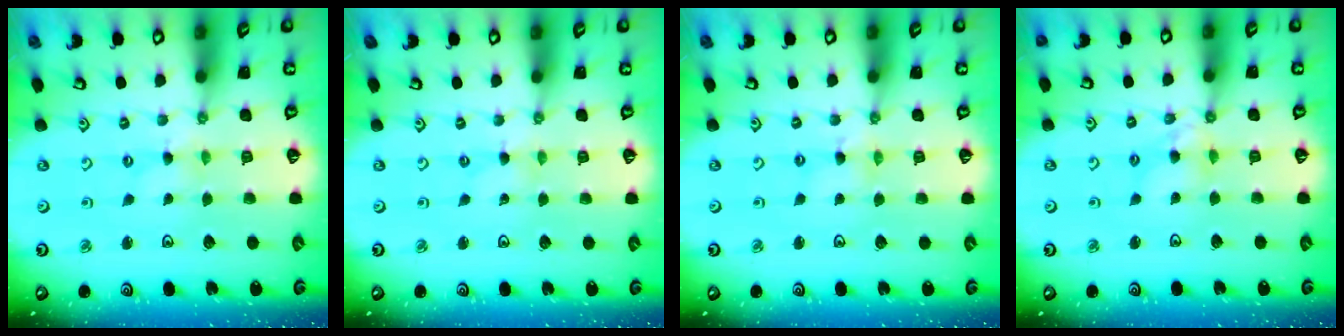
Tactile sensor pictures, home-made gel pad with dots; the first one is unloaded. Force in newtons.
{"total": 0.0}
{"total": 2.0, "press": 2.0, "slide": 0.3}
{"total": 6.7, "press": 6.6, "slide": 0.4}